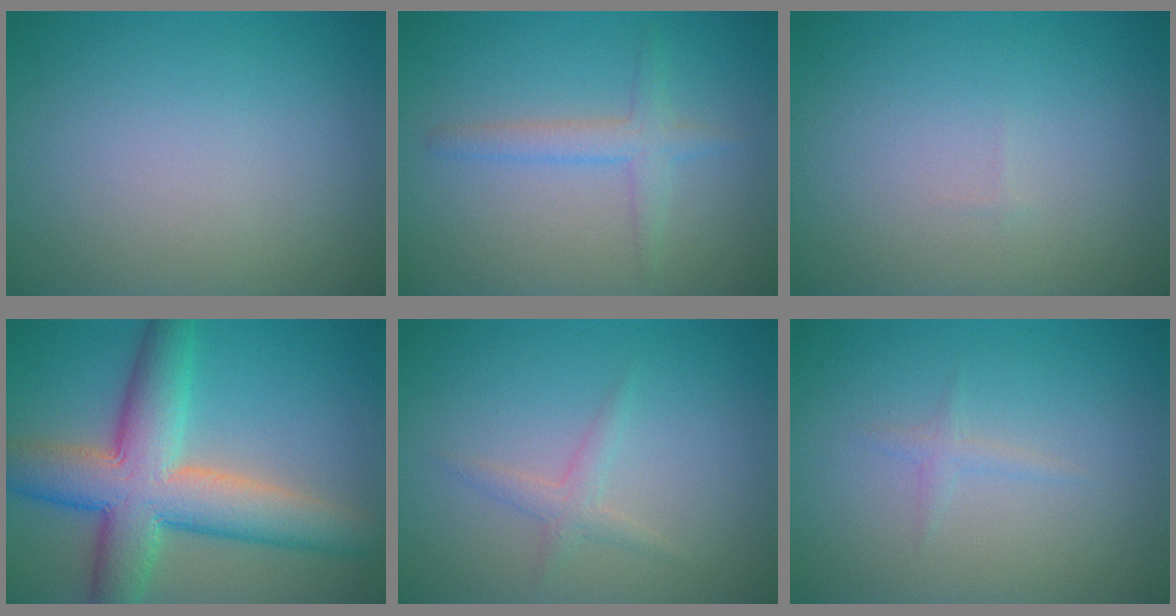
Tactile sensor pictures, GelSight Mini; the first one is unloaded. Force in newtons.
{"total": 2.3, "press": 2.3, "slide": 0.1}
{"total": 0.0}
{"total": 9.9, "press": 9.9, "slide": 0.3}
{"total": 1.5, "press": 1.5, "slide": 0.0}
{"total": 0.8, "press": 0.8, "slide": 0.1}